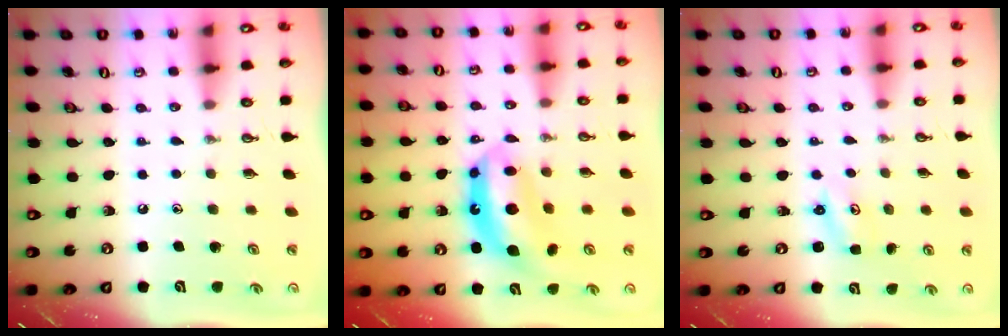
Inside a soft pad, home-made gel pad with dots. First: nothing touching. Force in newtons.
{"total": 11.2, "press": 11.2, "slide": 1.3}
{"total": 1.9, "press": 1.9, "slide": 0.3}